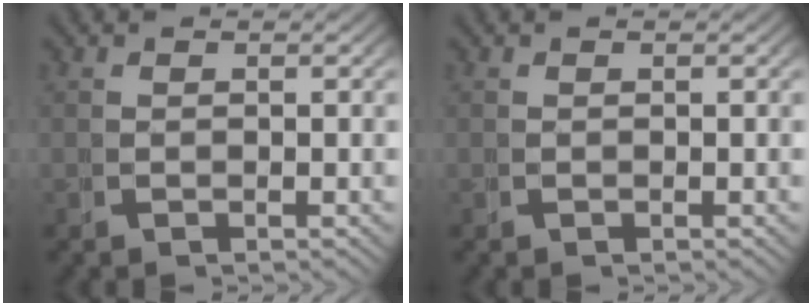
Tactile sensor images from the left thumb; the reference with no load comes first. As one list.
[{"total": 0.6, "force": [0.2, -0.6, -0.2], "torque": [0.007, -0.002, 0.006]}]